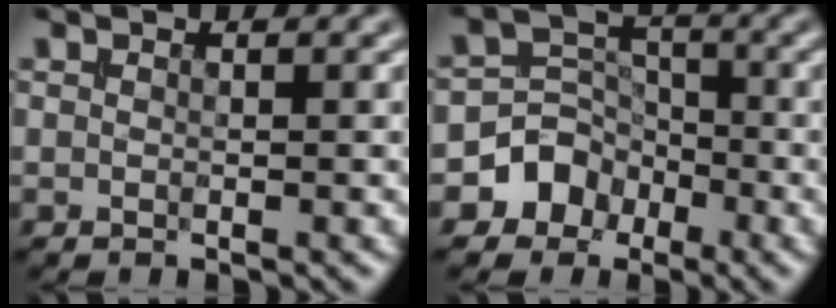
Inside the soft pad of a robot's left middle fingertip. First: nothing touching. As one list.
[{"total": 3.9, "force": [-1.9, 3.3, 0.7], "torque": [0.016, 0.016, -0.043]}]